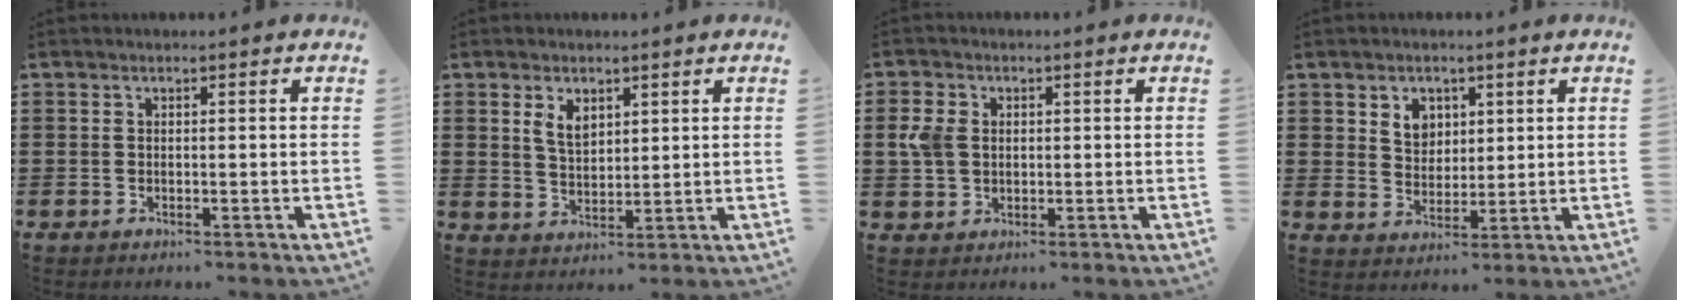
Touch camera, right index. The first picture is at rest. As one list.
[{"total": 3.7, "force": [2.0, 2.2, 2.3], "torque": [-0.052, 0.008, 0.035]}, {"total": 4.2, "force": [0.6, 3.2, 2.6], "torque": [-0.083, 0.005, 0.001]}, {"total": 4.2, "force": [2.1, 3.4, 1.2], "torque": [-0.032, 0.009, 0.037]}]